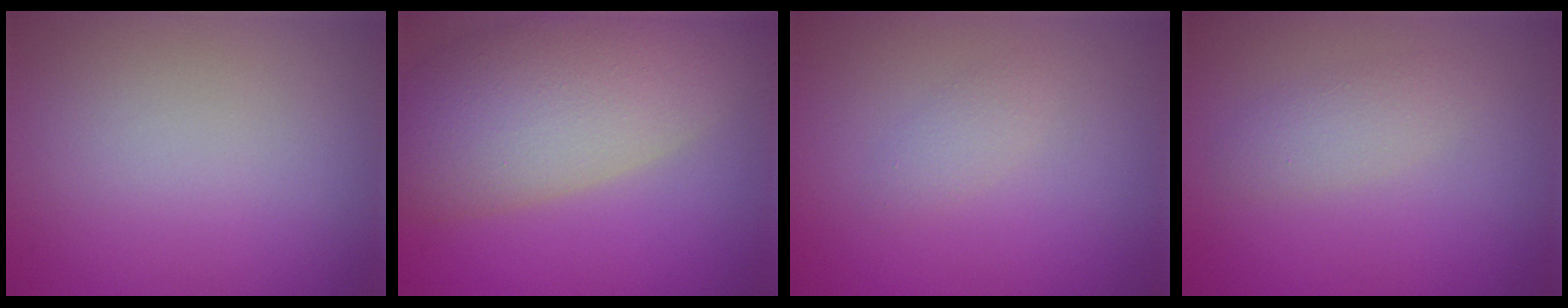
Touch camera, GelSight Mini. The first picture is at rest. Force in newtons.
{"total": 9.9, "press": 9.8, "slide": 1.0}
{"total": 1.2, "press": 1.2, "slide": 0.0}
{"total": 1.9, "press": 1.9, "slide": 0.1}